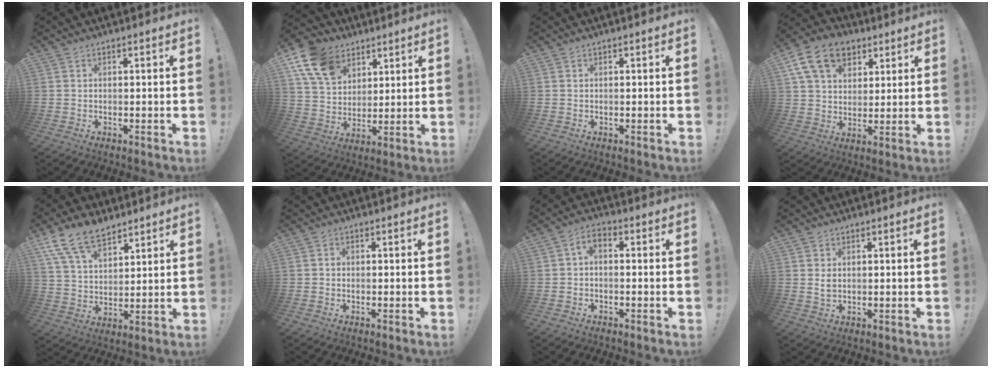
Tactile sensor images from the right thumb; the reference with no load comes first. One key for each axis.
{"total": 14.8, "fx": 8.0, "fy": 10.5, "fz": 6.8, "tx": -0.125, "ty": -0.031, "tz": 0.159}
{"total": 0.0}
{"total": 16.0, "fx": 7.8, "fy": 11.2, "fz": 8.4, "tx": -0.138, "ty": -0.029, "tz": 0.149}
{"total": 13.5, "fx": 9.6, "fy": 6.8, "fz": 6.6, "tx": -0.126, "ty": -0.049, "tz": 0.183}
{"total": 0.7, "fx": -0.3, "fy": 0.6, "fz": 0.1, "tx": -0.006, "ty": 0.004, "tz": -0.005}
{"total": 3.2, "fx": -0.9, "fy": 1.7, "fz": 2.6, "tx": -0.055, "ty": 0.006, "tz": -0.018}
{"total": 2.1, "fx": 0.7, "fy": 1.5, "fz": 1.3, "tx": -0.020, "ty": 0.000, "tz": 0.012}